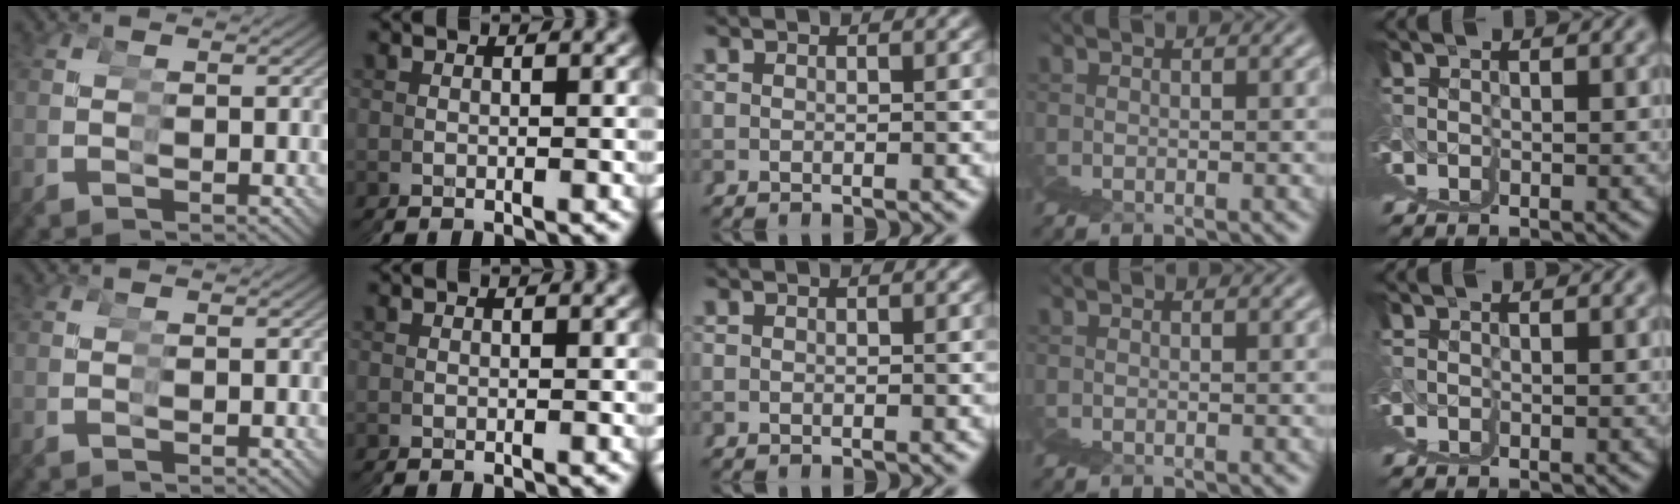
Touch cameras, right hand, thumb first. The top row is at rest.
{}